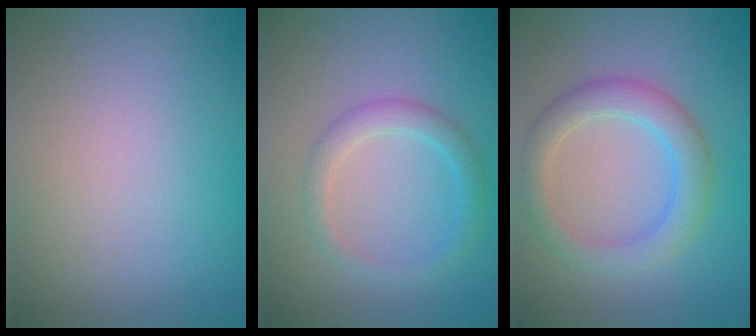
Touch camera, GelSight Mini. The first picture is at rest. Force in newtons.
{"total": 2.5, "press": 2.4, "slide": 0.2}
{"total": 3.7, "press": 3.7, "slide": 0.0}